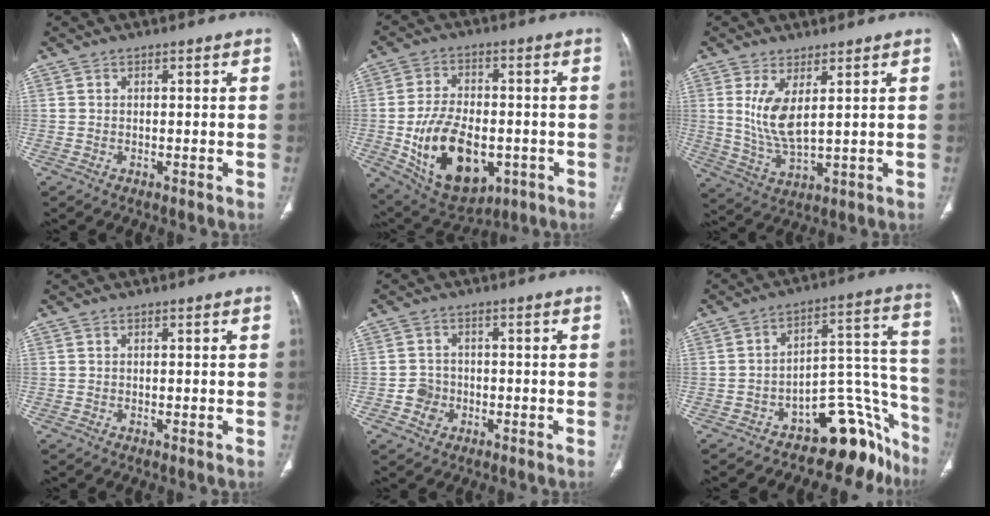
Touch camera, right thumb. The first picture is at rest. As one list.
[{"total": 18.0, "force": [-4.2, 10.9, 13.6], "torque": [-0.211, 0.007, -0.046]}, {"total": 8.0, "force": [2.4, 2.8, 7.1], "torque": [-0.149, -0.028, 0.060]}, {"total": 0.0}, {"total": 3.5, "force": [-1.2, 3.1, 1.0], "torque": [-0.001, 0.011, -0.022]}, {"total": 16.6, "force": [-12.1, 7.9, 8.2], "torque": [-0.020, 0.148, -0.171]}]